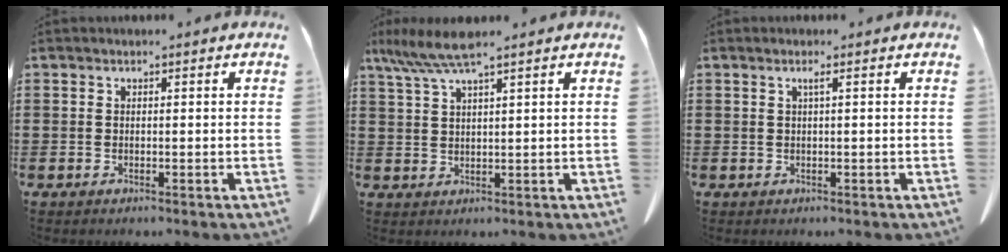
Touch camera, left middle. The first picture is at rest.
{"total": 6.1, "force": [4.2, 0.2, 4.3], "torque": [-0.102, -0.012, 0.074]}
{"total": 0.9, "force": [0.3, -0.1, 0.9], "torque": [-0.016, -0.003, 0.007]}